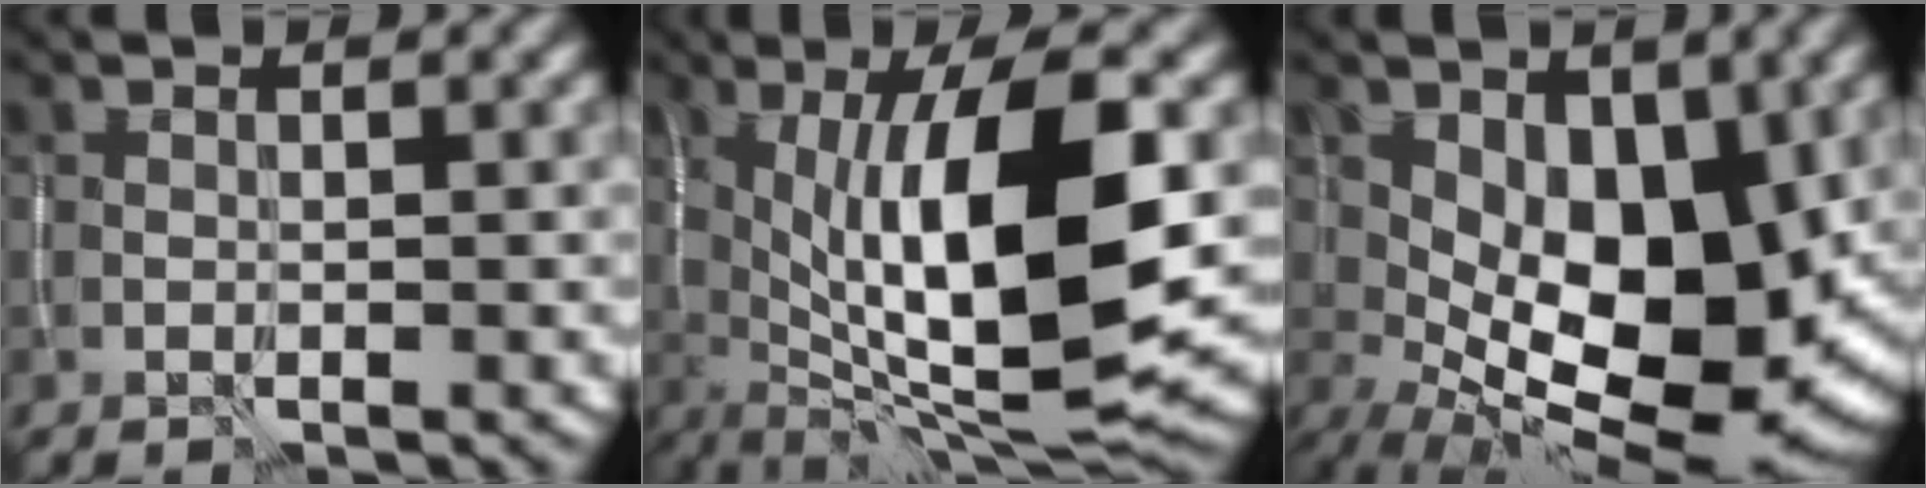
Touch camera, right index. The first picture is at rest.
{"total": 13.7, "force": [0.5, 4.0, 13.1], "torque": [-0.201, -0.005, 0.012]}
{"total": 12.2, "force": [0.4, 6.3, 10.5], "torque": [-0.150, -0.018, 0.007]}